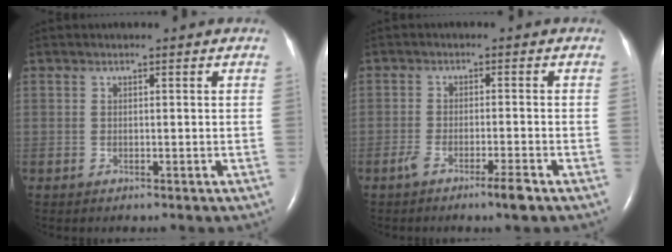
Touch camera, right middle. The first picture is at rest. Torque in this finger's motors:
{"motor_torque": [-0.02, 0.05, 0.06, 0.03]}